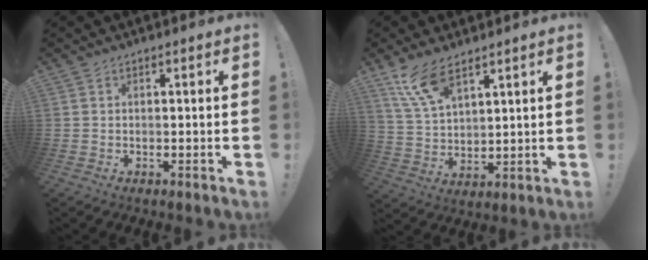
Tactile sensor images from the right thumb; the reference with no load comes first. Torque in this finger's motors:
{"motor_torque": [0.44, 0.44, 0.19, 0.12, 0.07]}